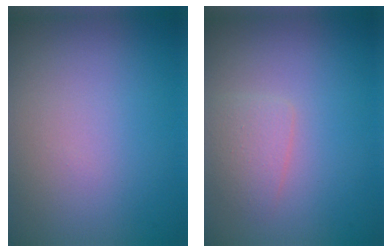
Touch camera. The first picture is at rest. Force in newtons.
{"total": 1.7, "press": 1.7, "slide": 0.1}